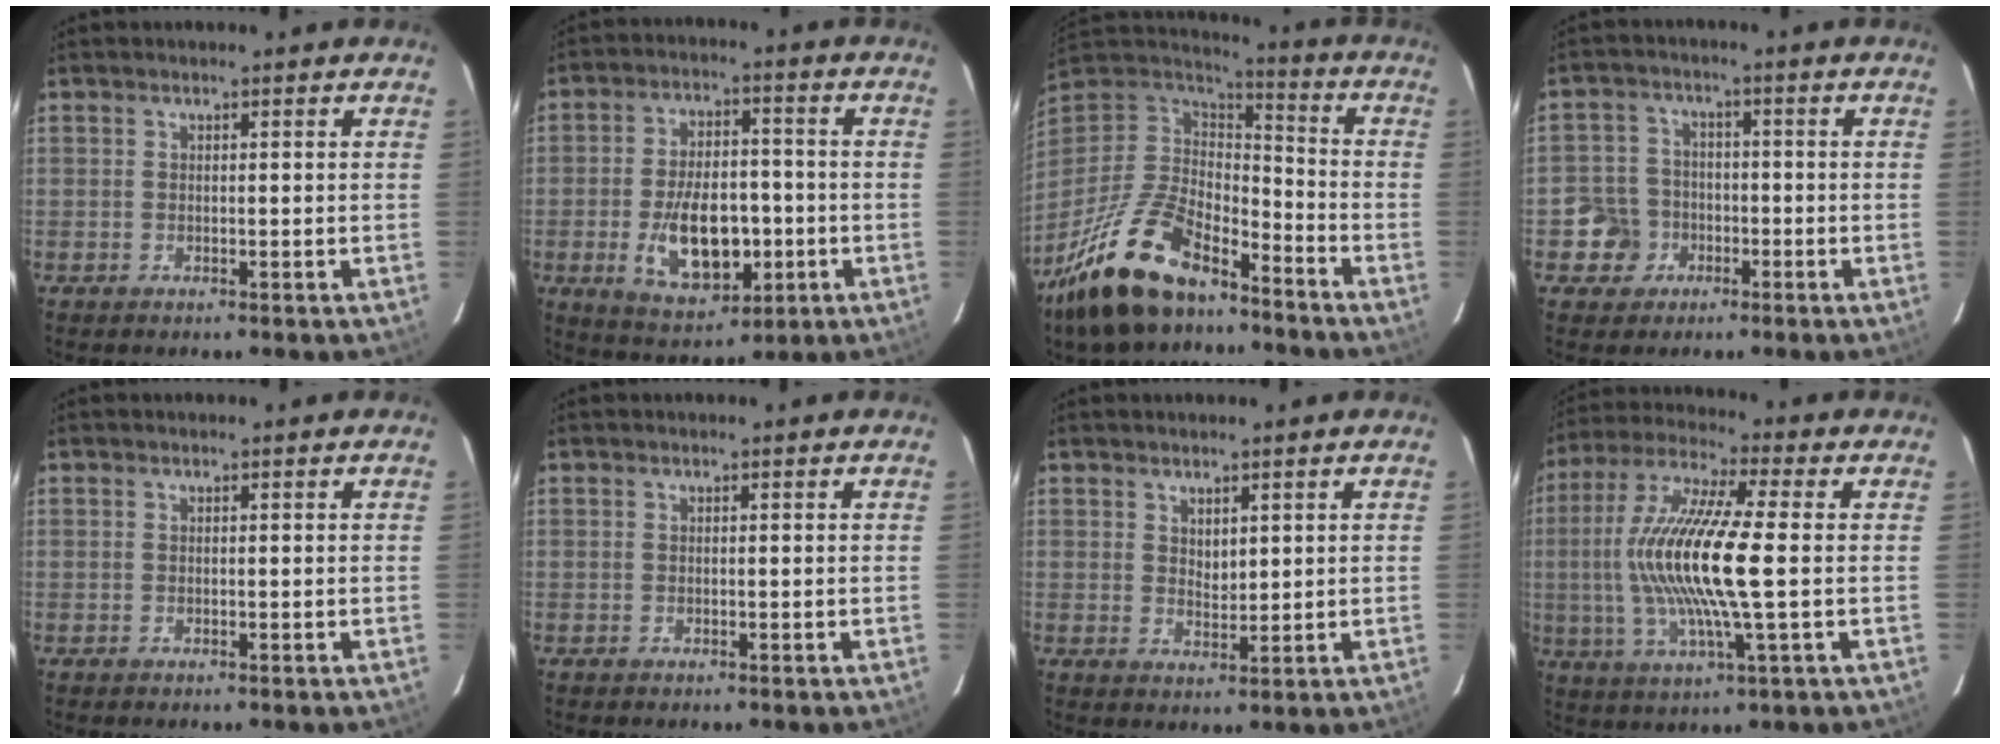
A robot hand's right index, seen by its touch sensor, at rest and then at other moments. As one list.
[{"total": 13.9, "force": [-3.3, 7.6, 11.1], "torque": [-0.211, 0.001, -0.036]}, {"total": 22.4, "force": [-15.5, 9.8, 12.9], "torque": [-0.278, -0.016, -0.275]}, {"total": 6.0, "force": [-2.5, 5.5, 0.6], "torque": [-0.025, 0.024, -0.042]}, {"total": 0.0}, {"total": 0.0}, {"total": 2.6, "force": [1.4, 1.6, 1.5], "torque": [-0.022, -0.001, 0.026]}, {"total": 17.6, "force": [-0.4, 2.4, 17.4], "torque": [-0.341, 0.000, -0.013]}]